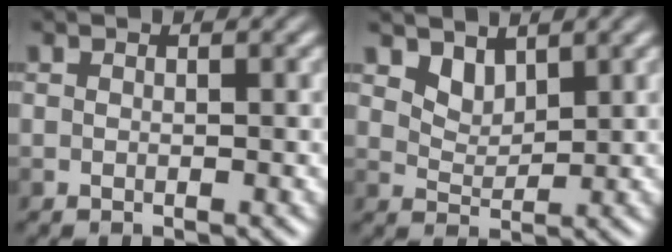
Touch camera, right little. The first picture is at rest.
{"total": 1.9, "force": [1.5, 0.9, 0.7], "torque": [-0.015, -0.007, 0.030]}